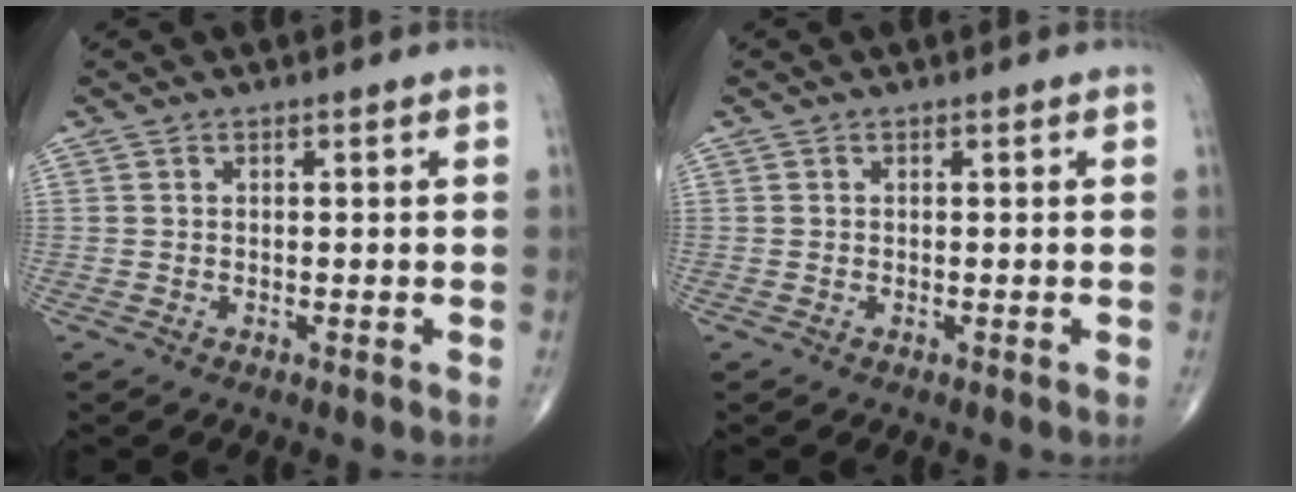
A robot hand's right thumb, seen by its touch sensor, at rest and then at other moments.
{"total": 0.0}